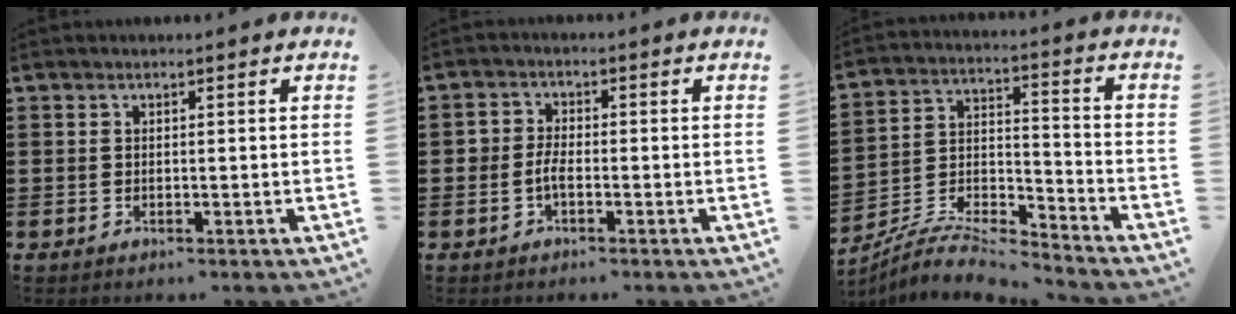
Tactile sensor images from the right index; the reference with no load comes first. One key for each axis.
{"total": 2.5, "fx": -1.0, "fy": 1.4, "fz": 1.8, "tx": -0.045, "ty": 0.000, "tz": -0.023}
{"total": 7.2, "fx": -6.8, "fy": 0.8, "fz": 2.0, "tx": -0.042, "ty": 0.000, "tz": -0.137}